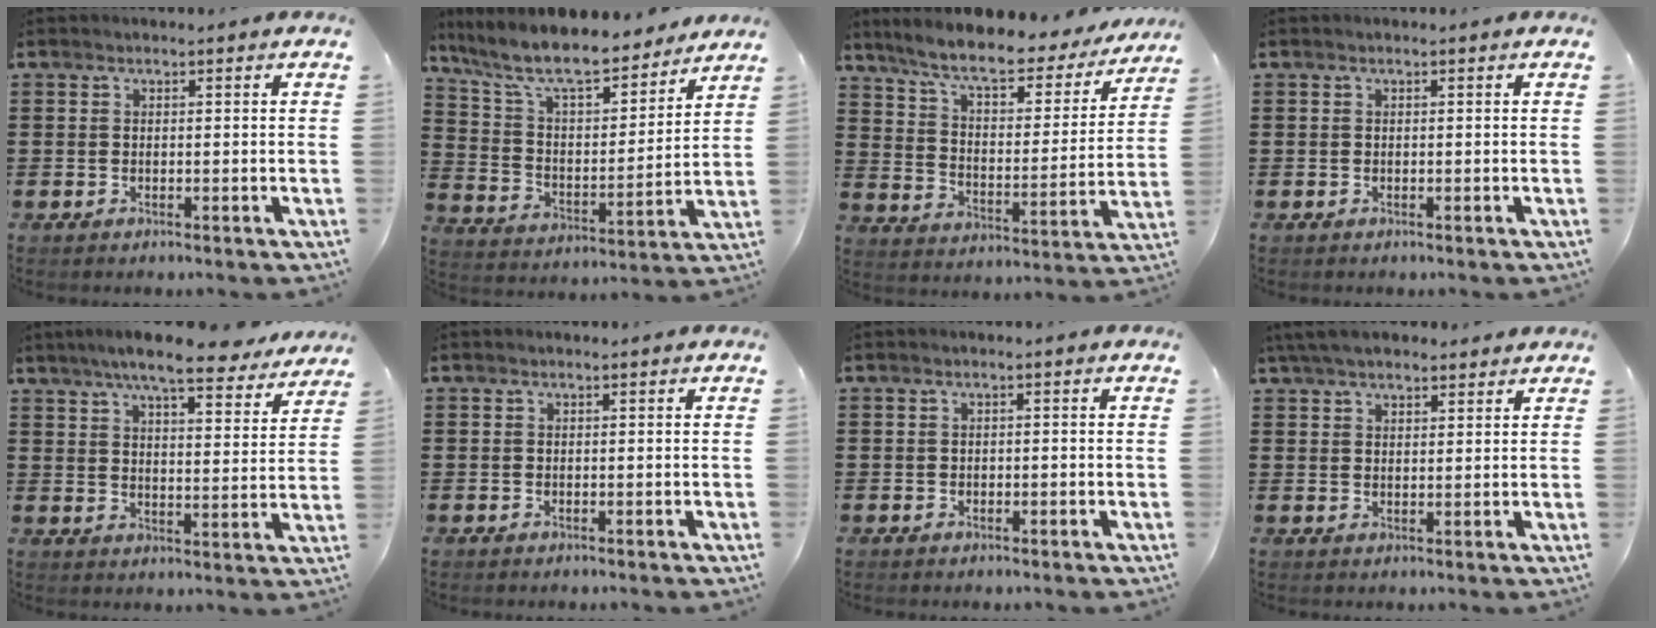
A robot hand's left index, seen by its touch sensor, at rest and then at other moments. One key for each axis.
{"total": 10.2, "fx": 8.9, "fy": 1.7, "fz": 4.7, "tx": -0.129, "ty": -0.053, "tz": 0.154}
{"total": 8.5, "fx": 7.0, "fy": 1.4, "fz": 4.6, "tx": -0.115, "ty": -0.035, "tz": 0.117}
{"total": 0.0}
{"total": 8.6, "fx": 7.4, "fy": 0.7, "fz": 4.4, "tx": -0.092, "ty": -0.031, "tz": 0.128}
{"total": 0.0}
{"total": 0.6, "fx": -0.2, "fy": 0.3, "fz": 0.4, "tx": -0.010, "ty": -0.001, "tz": -0.004}
{"total": 4.5, "fx": 3.5, "fy": 1.4, "fz": 2.4, "tx": -0.056, "ty": 0.001, "tz": 0.066}